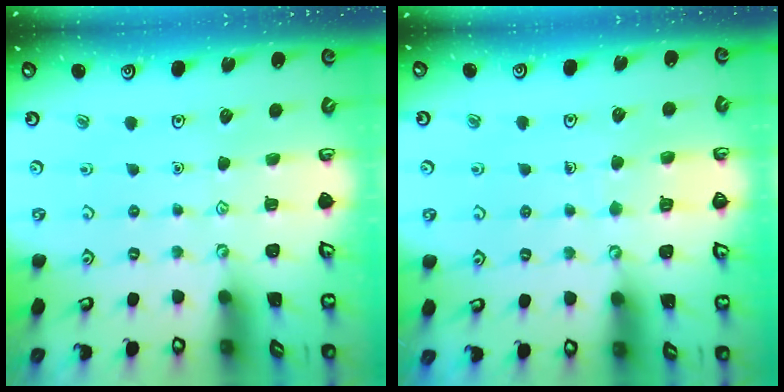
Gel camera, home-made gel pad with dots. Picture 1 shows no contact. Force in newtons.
{"total": 4.7, "press": 4.6, "slide": 0.4}